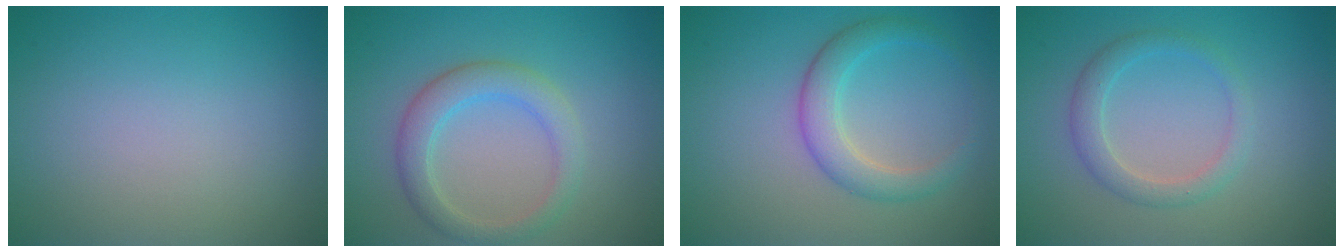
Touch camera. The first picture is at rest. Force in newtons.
{"total": 3.4, "press": 3.4, "slide": 0.3}
{"total": 2.6, "press": 2.6, "slide": 0.2}
{"total": 2.4, "press": 2.4, "slide": 0.2}